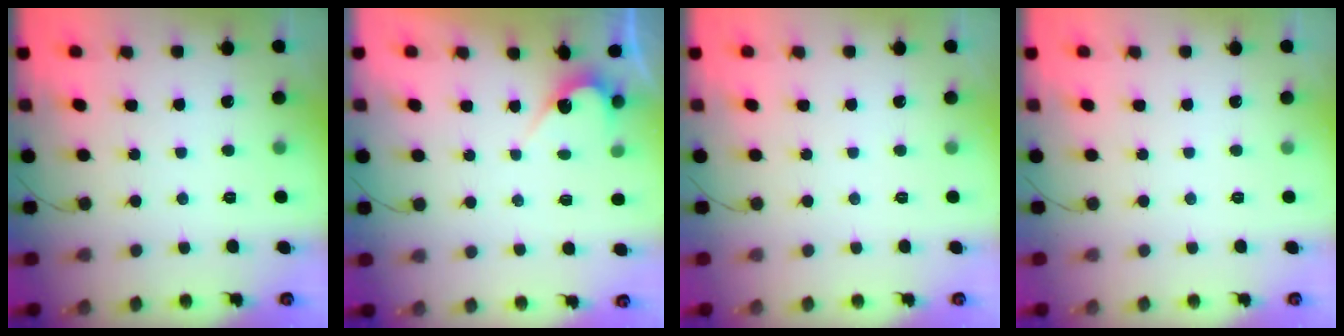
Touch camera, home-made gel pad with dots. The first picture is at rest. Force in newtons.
{"total": 3.6, "press": 3.6, "slide": 0.2}
{"total": 0.0}
{"total": 0.0}